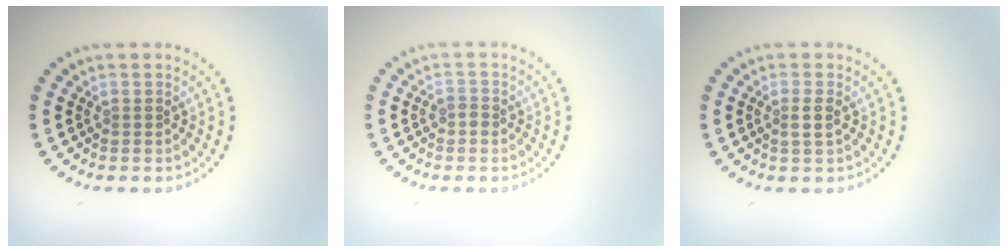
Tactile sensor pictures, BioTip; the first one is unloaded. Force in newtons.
{"total": 1.0, "press": 0.9, "slide": 0.4}
{"total": 1.2, "press": 1.0, "slide": 0.7}